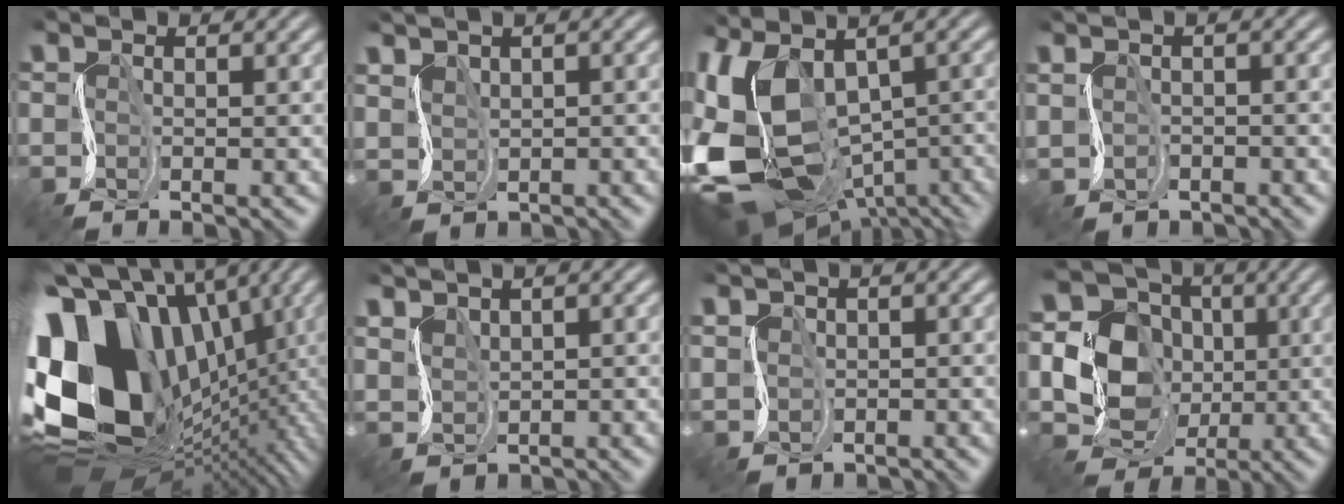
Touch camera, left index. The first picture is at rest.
{"total": 1.0, "force": [0.5, -0.4, -0.8], "torque": [0.008, -0.009, 0.020]}
{"total": 14.4, "force": [-4.0, 8.3, 11.0], "torque": [-0.246, -0.042, -0.022]}
{"total": 0.9, "force": [-0.8, -0.4, -0.3], "torque": [-0.003, -0.014, -0.005]}
{"total": 16.0, "force": [-0.2, 11.7, 10.9], "torque": [-0.224, -0.020, 0.031]}
{"total": 1.2, "force": [0.7, -0.6, -0.7], "torque": [0.004, -0.009, 0.026]}
{"total": 0.7, "force": [-0.3, 0.4, -0.5], "torque": [0.006, -0.005, 0.006]}
{"total": 12.2, "force": [-0.2, 11.3, 4.7], "torque": [-0.134, 0.017, -0.029]}